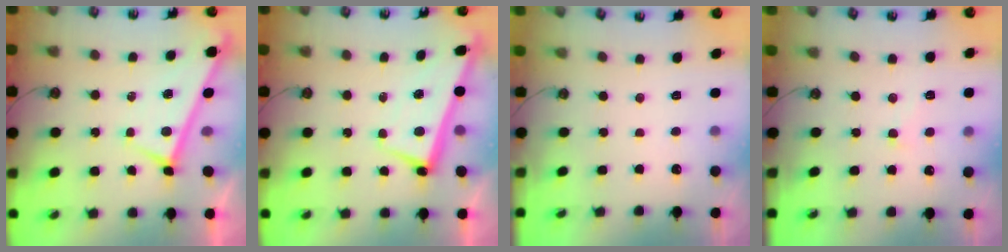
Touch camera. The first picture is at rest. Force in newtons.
{"total": 2.7, "press": 2.7, "slide": 0.5}
{"total": 0.0}
{"total": 2.7, "press": 2.6, "slide": 0.8}